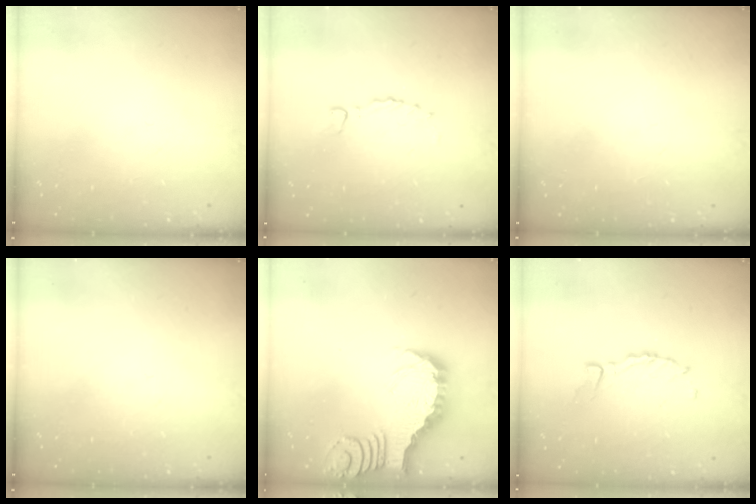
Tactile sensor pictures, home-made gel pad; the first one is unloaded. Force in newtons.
{"total": 0.0}
{"total": 1.6, "press": 1.5, "slide": 0.2}
{"total": 0.0}
{"total": 3.1, "press": 3.0, "slide": 0.5}
{"total": 4.1, "press": 4.1, "slide": 0.2}